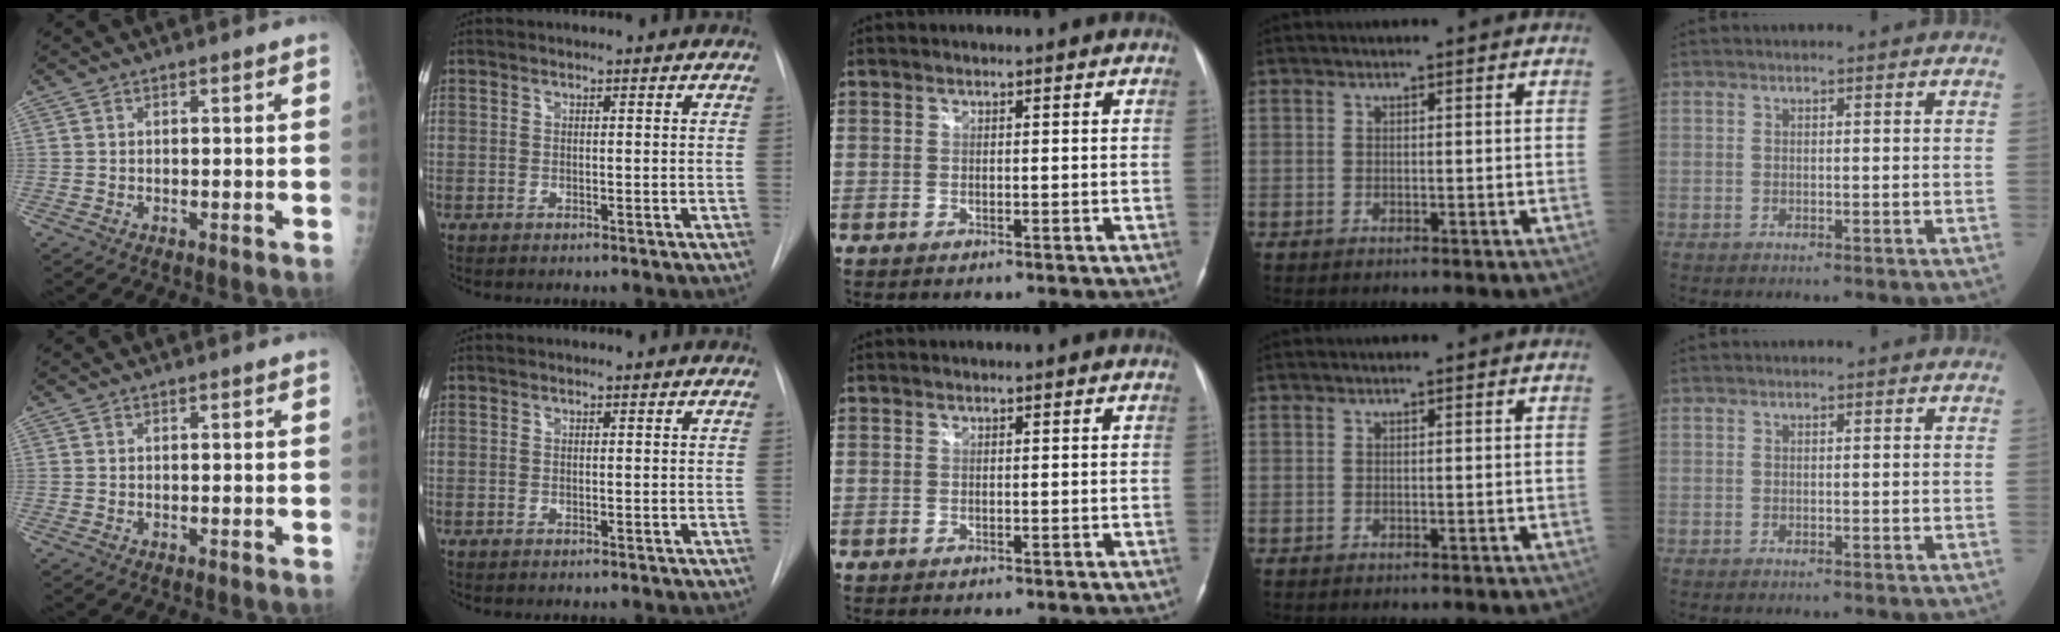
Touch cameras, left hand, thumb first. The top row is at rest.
{}